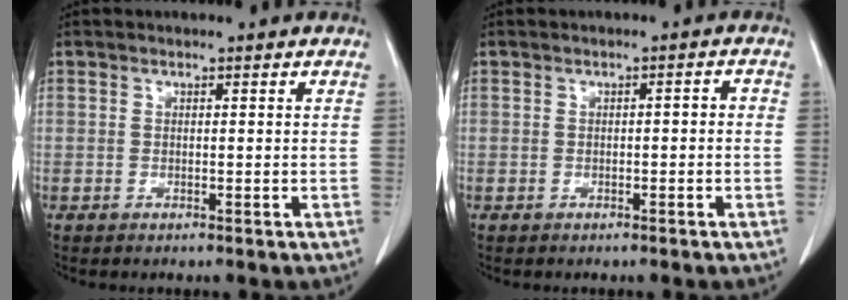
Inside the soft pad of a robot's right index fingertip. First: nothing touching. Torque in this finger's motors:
{"motor_torque": [0.20, -0.13, 0.10, 0.03]}